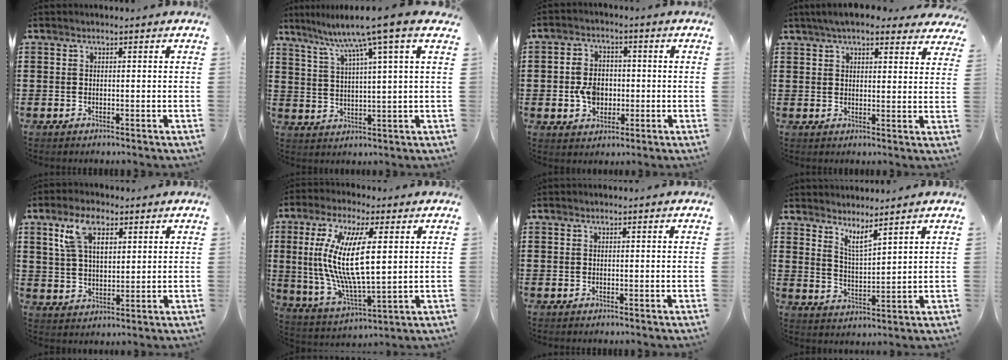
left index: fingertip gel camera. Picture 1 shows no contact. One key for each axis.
{"total": 7.8, "fx": 5.5, "fy": -1.0, "fz": 5.5, "tx": -0.125, "ty": -0.027, "tz": 0.087}
{"total": 6.0, "fx": -0.8, "fy": 4.6, "fz": 3.8, "tx": -0.084, "ty": 0.004, "tz": -0.020}
{"total": 5.7, "fx": 4.9, "fy": 1.2, "fz": 2.6, "tx": -0.056, "ty": -0.009, "tz": 0.089}
{"total": 7.4, "fx": 4.1, "fy": 3.7, "fz": 5.0, "tx": -0.107, "ty": 0.010, "tz": 0.073}
{"total": 13.2, "fx": 3.1, "fy": 4.4, "fz": 12.1, "tx": -0.264, "ty": -0.006, "tz": 0.051}
{"total": 0.0}
{"total": 4.0, "fx": 3.6, "fy": -0.1, "fz": 1.7, "tx": -0.044, "ty": -0.016, "tz": 0.065}